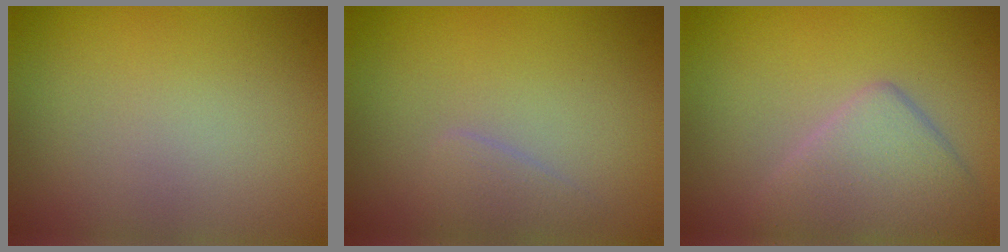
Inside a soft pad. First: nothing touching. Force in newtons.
{"total": 1.3, "press": 1.3, "slide": 0.1}
{"total": 4.5, "press": 4.4, "slide": 0.3}